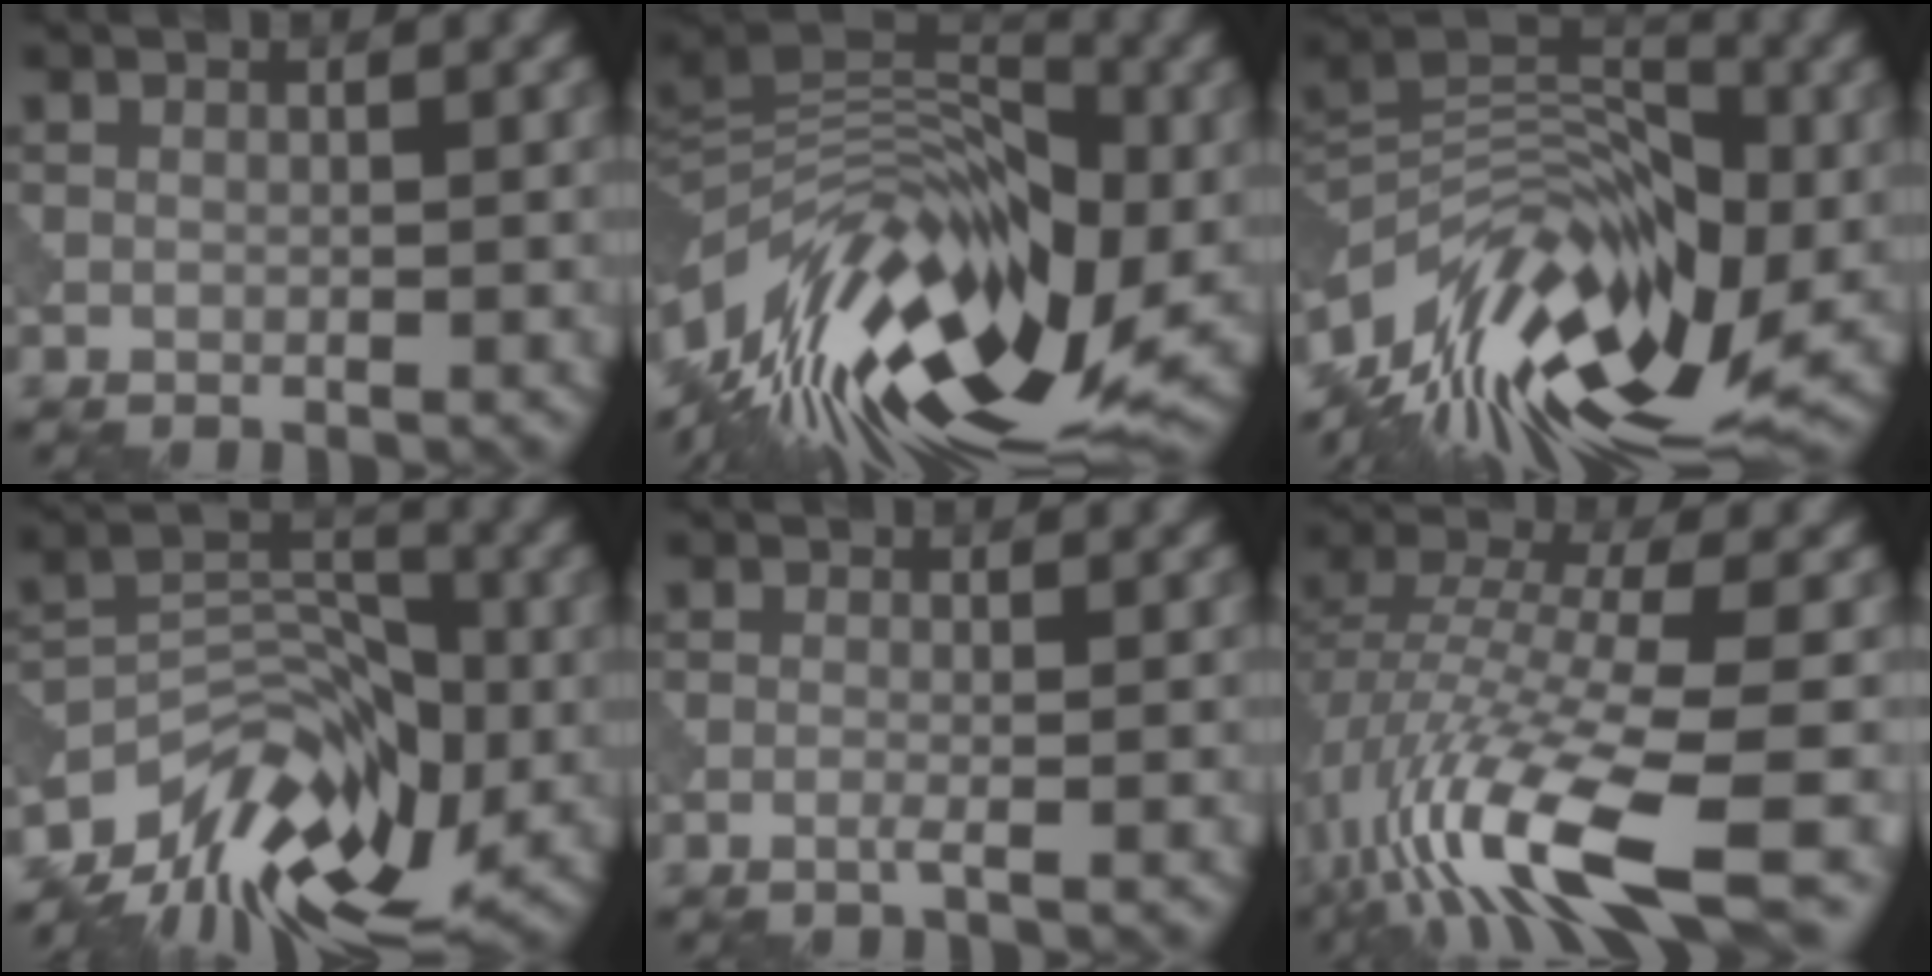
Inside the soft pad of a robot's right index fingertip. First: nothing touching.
{"total": 16.4, "force": [-5.3, 7.9, 13.3], "torque": [-0.232, 0.031, -0.119]}
{"total": 13.5, "force": [-5.9, 6.9, 9.9], "torque": [-0.177, 0.030, -0.125]}
{"total": 9.8, "force": [-6.5, 4.8, 5.6], "torque": [-0.076, 0.001, -0.127]}
{"total": 1.0, "force": [-0.3, 0.2, 0.9], "torque": [-0.016, -0.001, -0.011]}
{"total": 12.5, "force": [-5.3, 3.7, 10.7], "torque": [-0.214, -0.006, -0.095]}